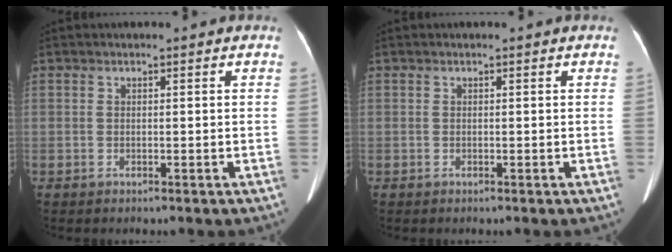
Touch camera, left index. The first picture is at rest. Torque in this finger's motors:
{"motor_torque": [0.02, 0.06, 0.00, 0.01]}